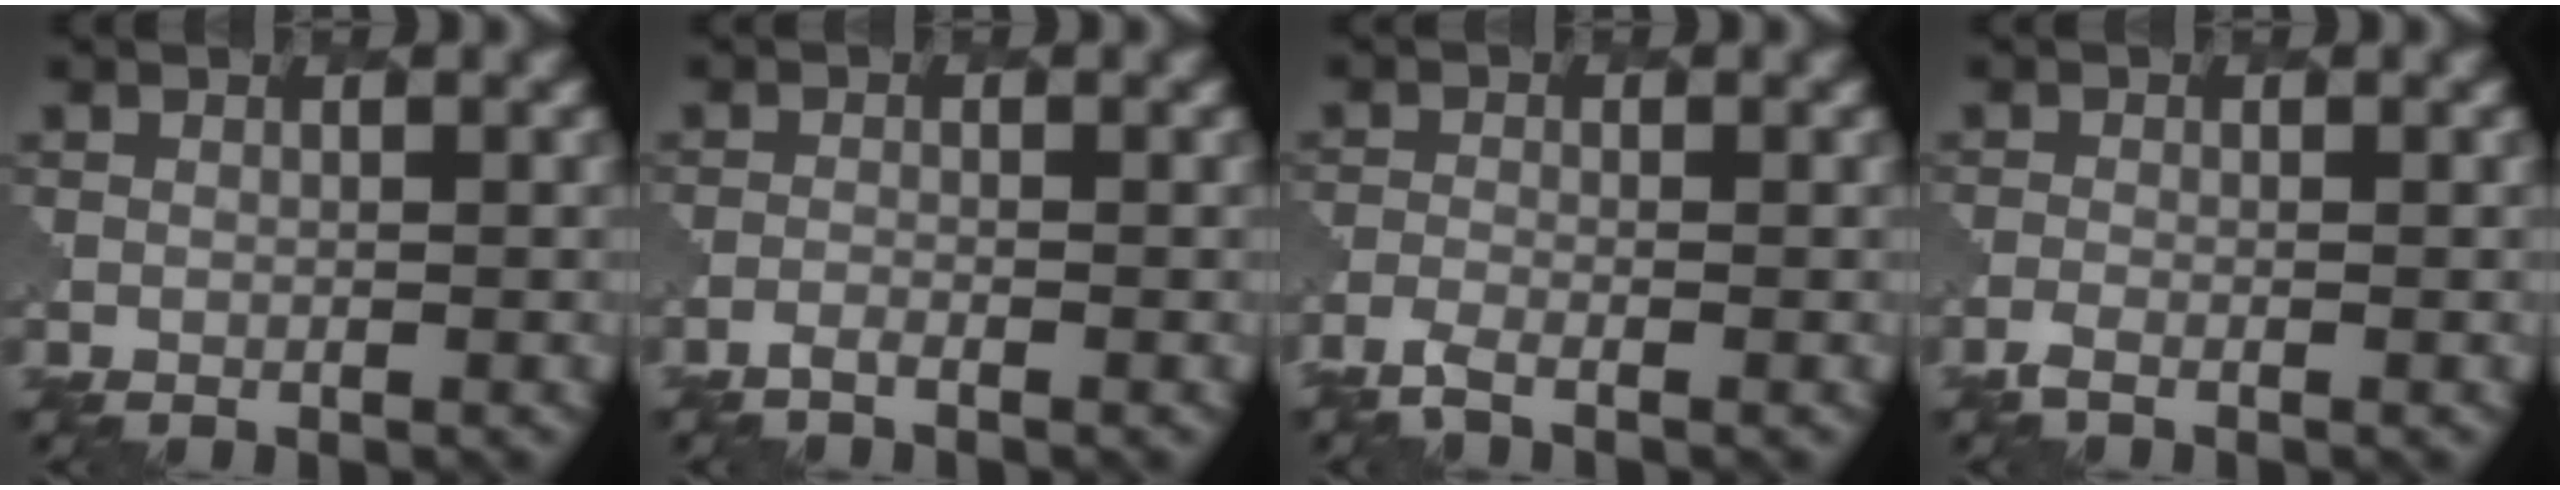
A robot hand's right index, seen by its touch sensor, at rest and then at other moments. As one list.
[{"total": 0.9, "force": [-0.8, 0.2, 0.4], "torque": [-0.004, -0.003, -0.024]}, {"total": 2.1, "force": [-1.7, 0.5, 1.2], "torque": [-0.025, -0.009, -0.044]}, {"total": 1.2, "force": [-0.9, 0.3, 0.6], "torque": [-0.011, -0.007, -0.027]}]